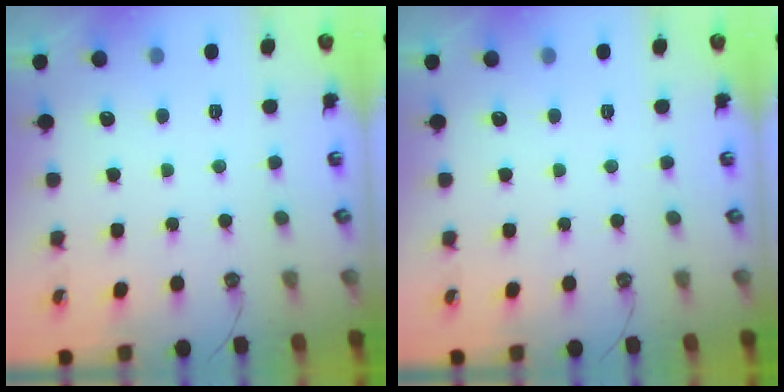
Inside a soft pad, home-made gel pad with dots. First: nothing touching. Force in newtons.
{"total": 0.0}